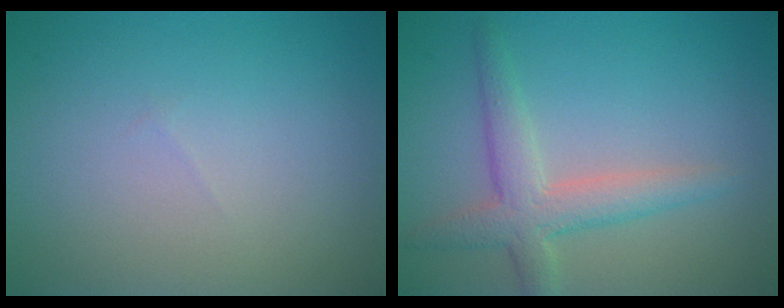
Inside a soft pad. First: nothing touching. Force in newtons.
{"total": 3.8, "press": 3.8, "slide": 0.2}